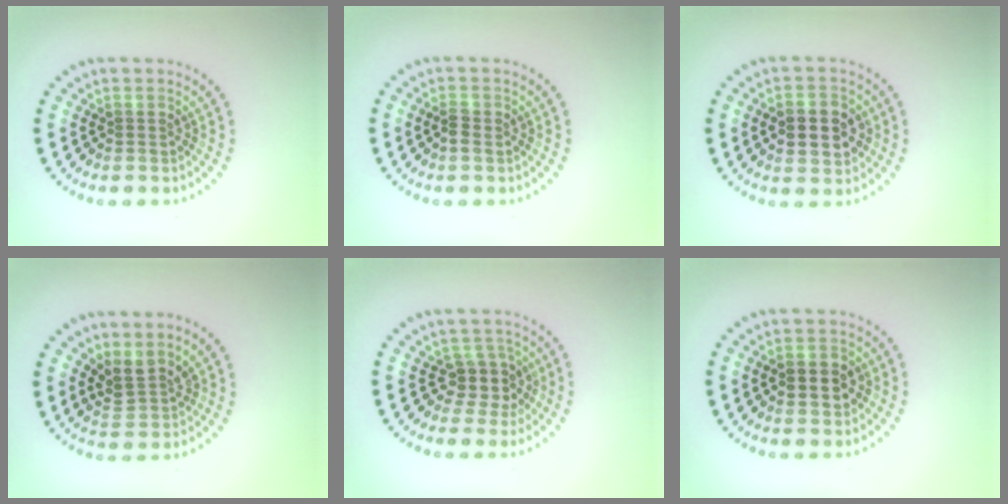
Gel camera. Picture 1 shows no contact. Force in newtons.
{"total": 1.4, "press": 1.4, "slide": 0.1}
{"total": 4.3, "press": 4.3, "slide": 0.2}
{"total": 2.7, "press": 2.0, "slide": 1.9}
{"total": 2.7, "press": 2.3, "slide": 1.5}
{"total": 2.6, "press": 2.6, "slide": 0.1}